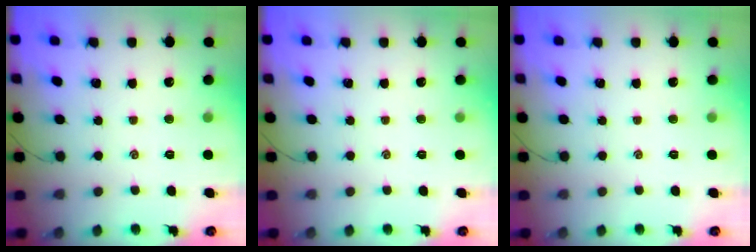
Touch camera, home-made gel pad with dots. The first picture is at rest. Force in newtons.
{"total": 0.0}
{"total": 0.0}